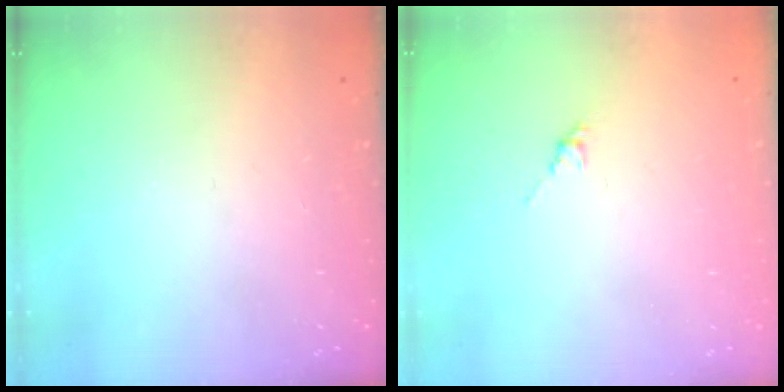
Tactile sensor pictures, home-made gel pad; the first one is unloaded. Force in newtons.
{"total": 3.3, "press": 3.2, "slide": 0.8}